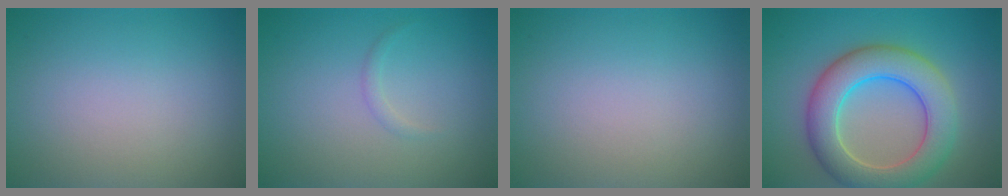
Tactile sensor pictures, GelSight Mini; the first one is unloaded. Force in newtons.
{"total": 0.7, "press": 0.7, "slide": 0.0}
{"total": 0.0}
{"total": 7.6, "press": 7.6, "slide": 0.4}